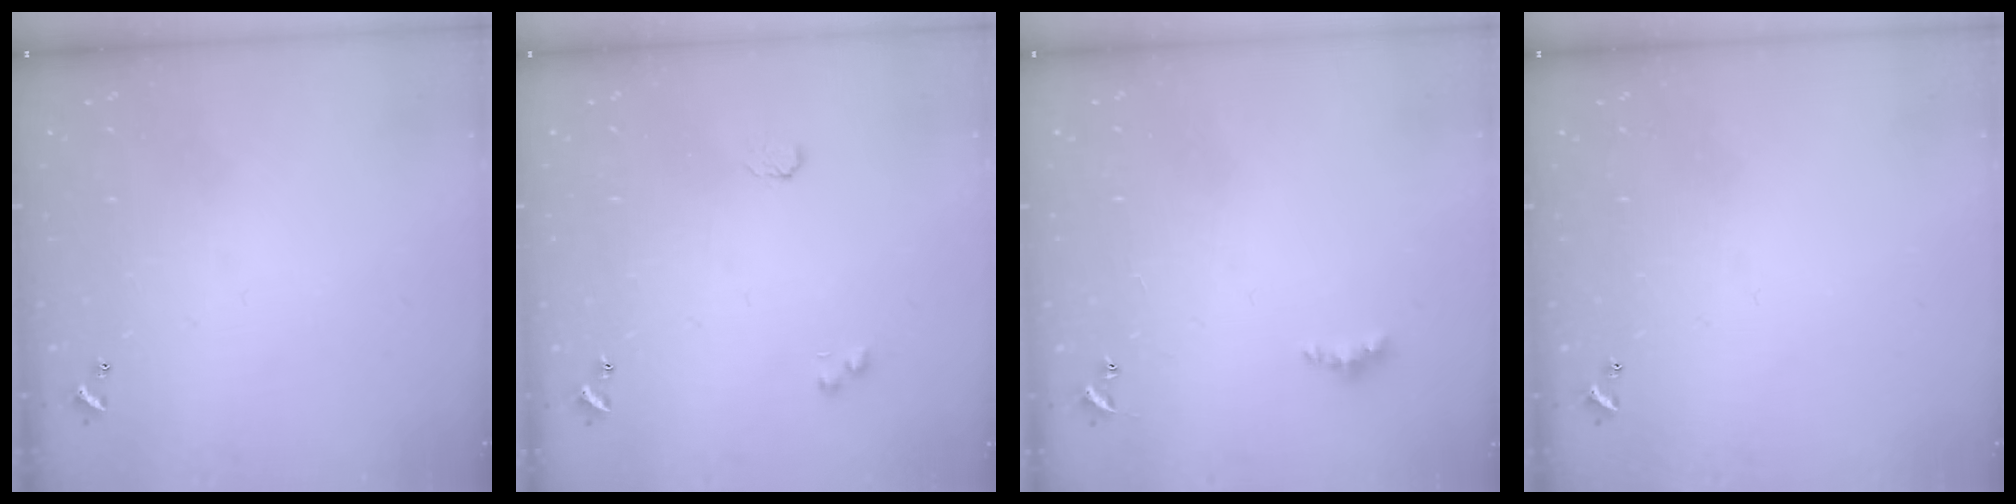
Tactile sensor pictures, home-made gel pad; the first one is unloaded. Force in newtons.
{"total": 3.2, "press": 3.1, "slide": 0.5}
{"total": 3.5, "press": 3.5, "slide": 0.5}
{"total": 0.0}